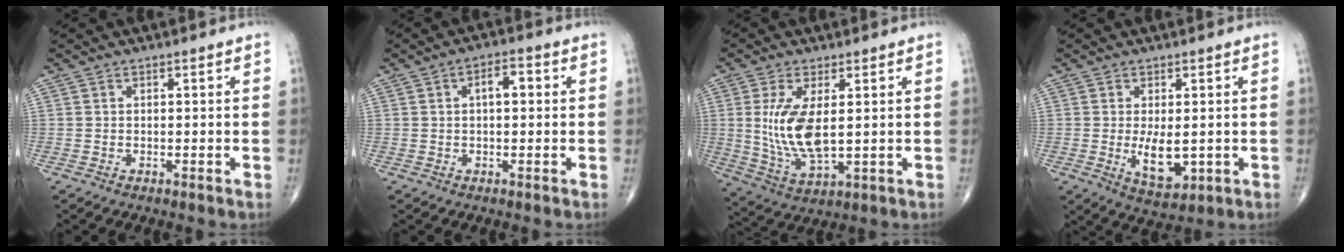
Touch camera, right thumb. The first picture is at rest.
{"total": 4.2, "force": [0.7, 1.9, 3.6], "torque": [-0.052, 0.010, 0.007]}
{"total": 11.1, "force": [1.3, 4.6, 10.0], "torque": [-0.207, -0.020, 0.037]}
{"total": 6.4, "force": [-0.5, 3.0, 5.7], "torque": [-0.087, -0.017, 0.005]}